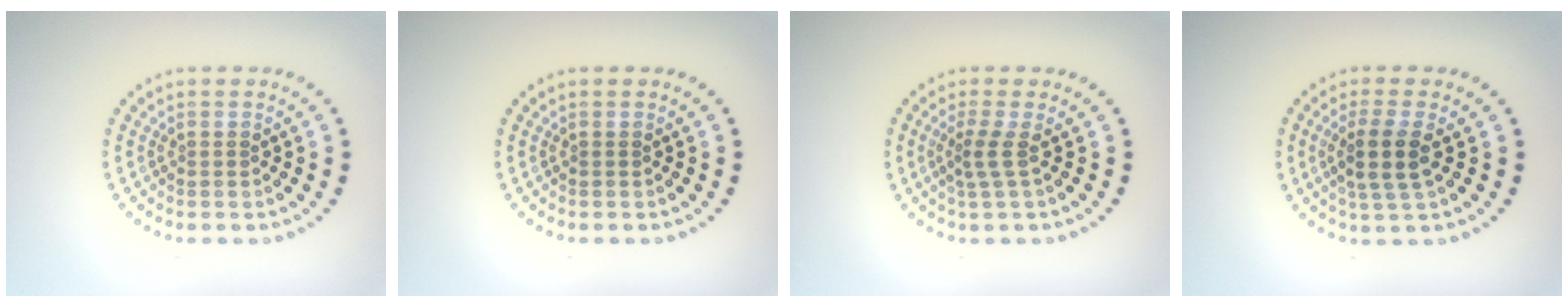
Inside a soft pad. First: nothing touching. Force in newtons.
{"total": 0.0}
{"total": 1.8, "press": 1.2, "slide": 1.3}
{"total": 3.1, "press": 2.7, "slide": 1.6}